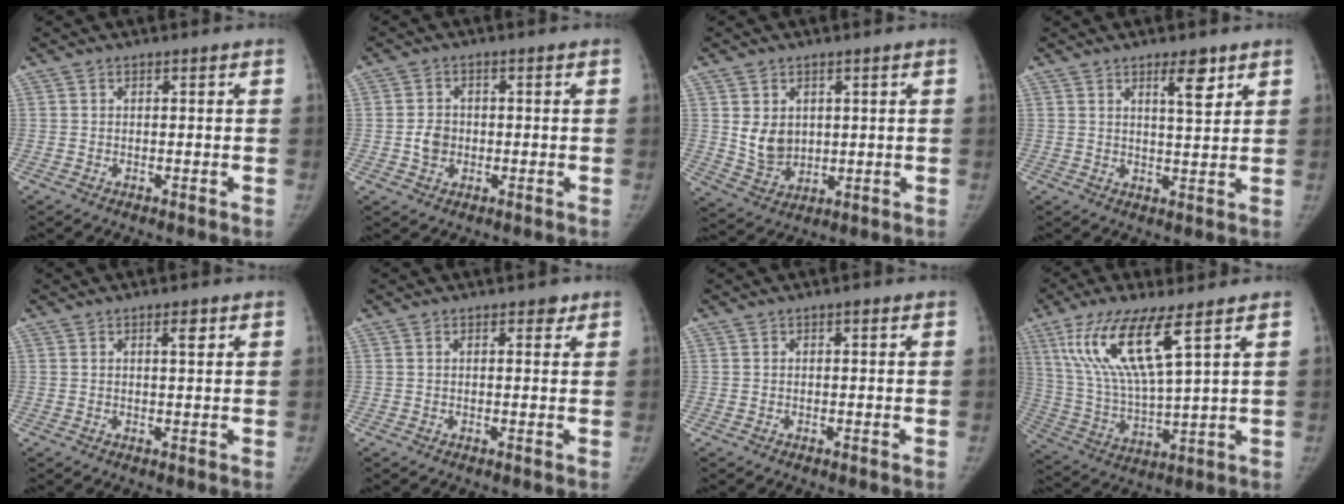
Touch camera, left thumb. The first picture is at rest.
{"total": 3.6, "force": [-0.6, 3.1, 1.7], "torque": [-0.015, 0.005, -0.014]}
{"total": 6.4, "force": [1.4, 5.1, 3.6], "torque": [-0.039, -0.022, 0.041]}
{"total": 5.1, "force": [3.2, 1.4, 3.8], "torque": [-0.047, -0.023, 0.051]}
{"total": 1.9, "force": [1.0, 0.5, 1.6], "torque": [-0.020, -0.004, 0.016]}
{"total": 1.7, "force": [1.1, 1.0, 0.9], "torque": [0.006, -0.005, 0.007]}
{"total": 0.5, "force": [0.2, 0.2, 0.4], "torque": [-0.005, 0.000, 0.002]}
{"total": 15.7, "force": [7.9, 3.4, 13.2], "torque": [-0.276, -0.035, 0.162]}